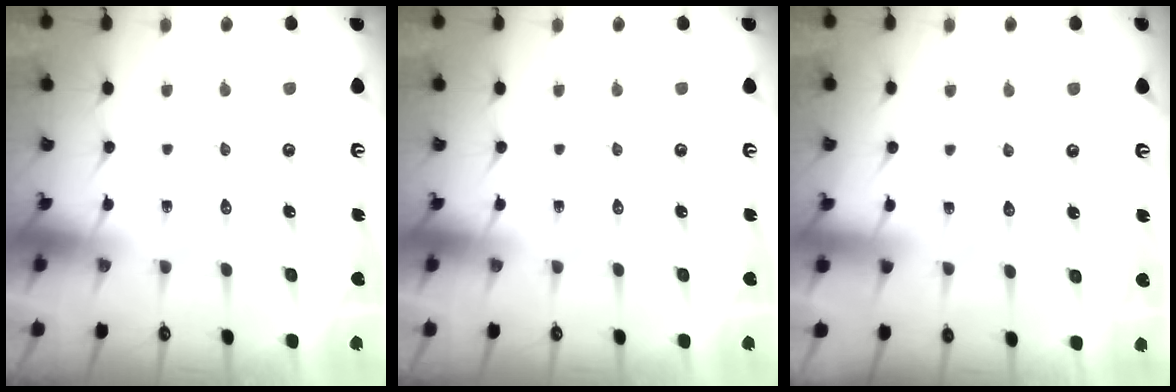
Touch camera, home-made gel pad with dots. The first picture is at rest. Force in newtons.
{"total": 0.0}
{"total": 3.7, "press": 3.7, "slide": 0.4}